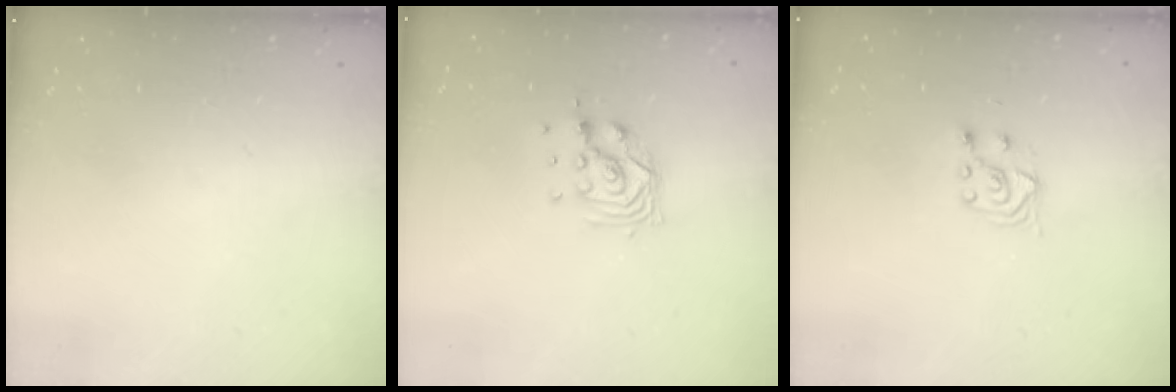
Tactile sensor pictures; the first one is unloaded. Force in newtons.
{"total": 8.5, "press": 8.5, "slide": 0.8}
{"total": 4.2, "press": 4.1, "slide": 1.1}